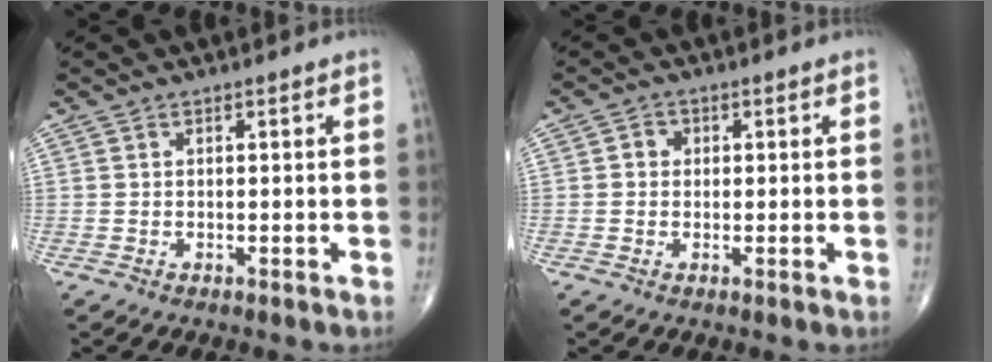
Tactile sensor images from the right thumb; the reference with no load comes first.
{"total": 1.9, "force": [0.2, 1.7, 0.7], "torque": [0.001, 0.004, -0.003]}